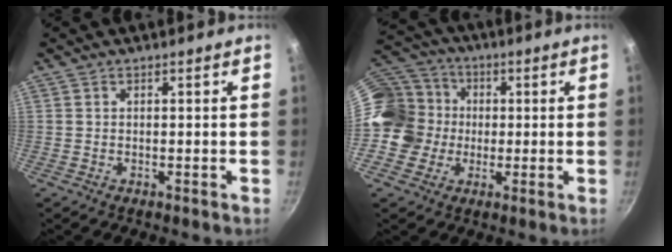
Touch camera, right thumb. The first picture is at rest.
{"total": 14.9, "force": [-0.3, 13.4, 6.5], "torque": [-0.103, 0.035, -0.014]}